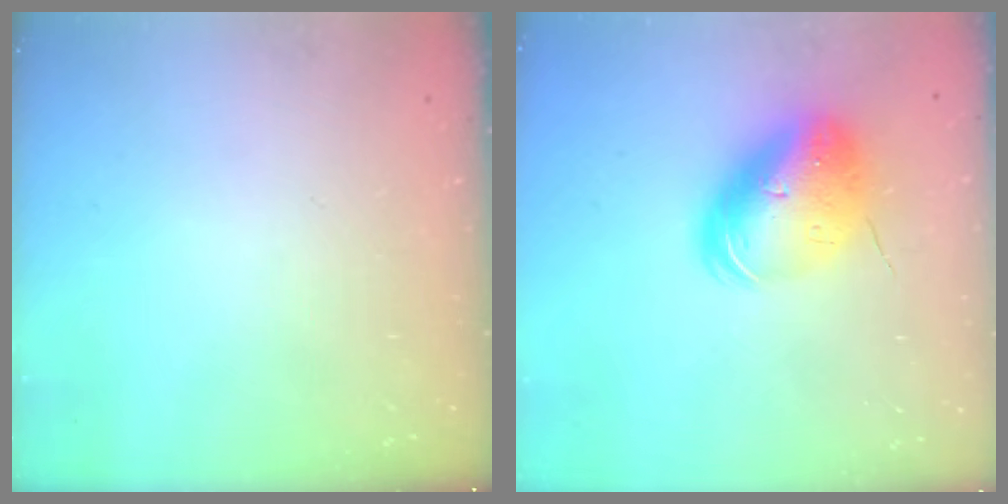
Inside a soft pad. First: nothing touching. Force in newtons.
{"total": 13.3, "press": 13.1, "slide": 2.4}